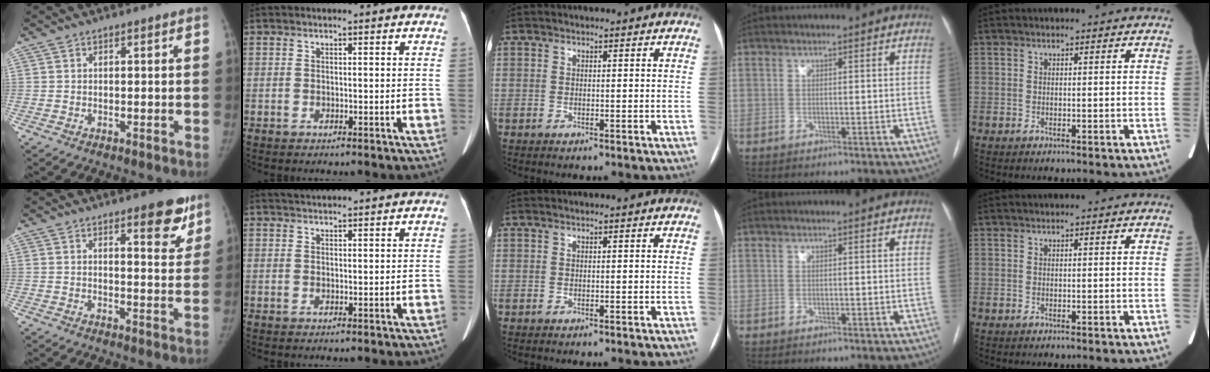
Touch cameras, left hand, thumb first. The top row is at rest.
{"thumb": {"total": 8.0, "force": [5.2, 2.7, 5.5], "torque": [-0.039, -0.030, 0.065]}, "index": {"total": 3.9, "force": [3.7, -0.1, 1.2], "torque": [-0.018, 0.032, 0.058]}}